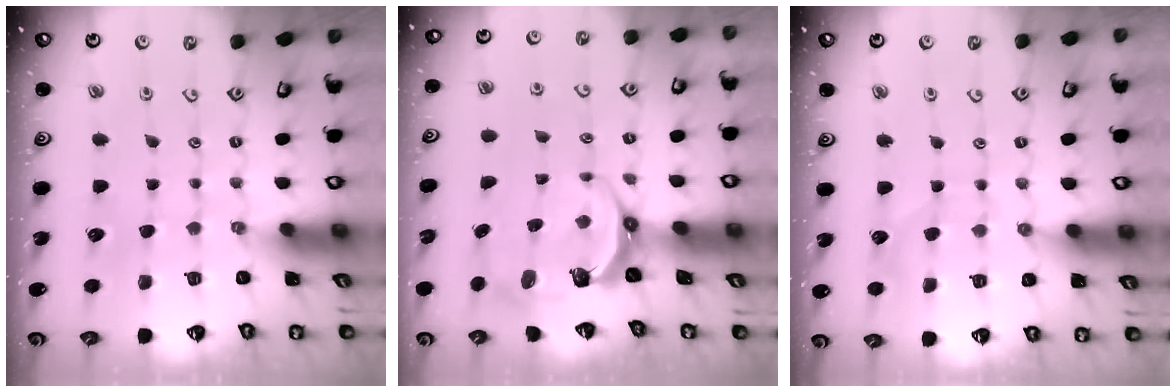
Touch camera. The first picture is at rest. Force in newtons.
{"total": 7.3, "press": 6.5, "slide": 3.4}
{"total": 3.8, "press": 3.8, "slide": 0.4}